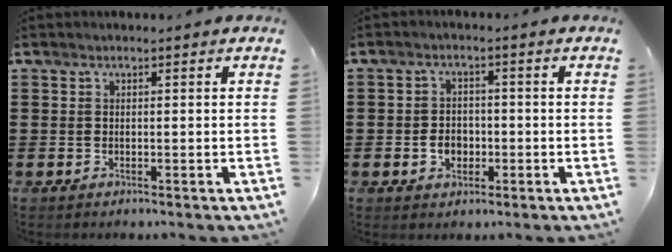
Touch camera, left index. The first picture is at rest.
{"total": 3.3, "force": [-0.9, 2.6, 1.9], "torque": [-0.033, -0.001, -0.021]}